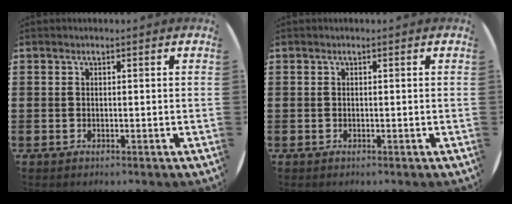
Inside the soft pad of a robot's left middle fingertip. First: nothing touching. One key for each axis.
{"total": 0.0}